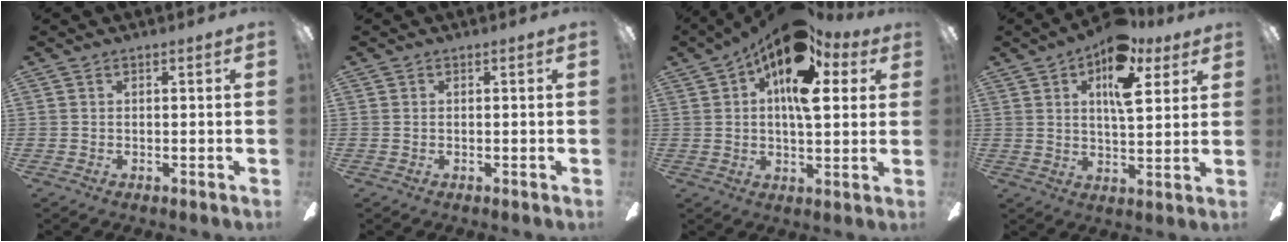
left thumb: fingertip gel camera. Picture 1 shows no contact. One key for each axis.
{"total": 0.0}
{"total": 16.5, "fx": 8.2, "fy": 7.1, "fz": 12.4, "tx": -0.194, "ty": -0.026, "tz": 0.135}
{"total": 13.6, "fx": 7.3, "fy": 6.1, "fz": 9.7, "tx": -0.146, "ty": -0.018, "tz": 0.120}